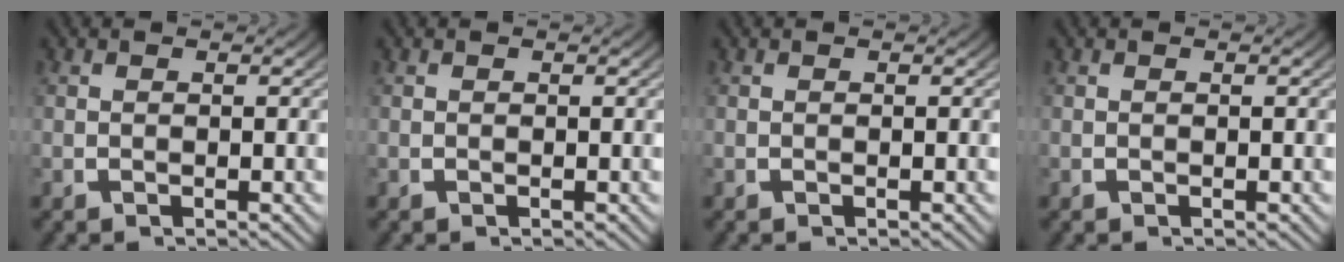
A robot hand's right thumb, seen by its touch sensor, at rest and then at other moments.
{"total": 0.0}
{"total": 0.0}
{"total": 0.0}